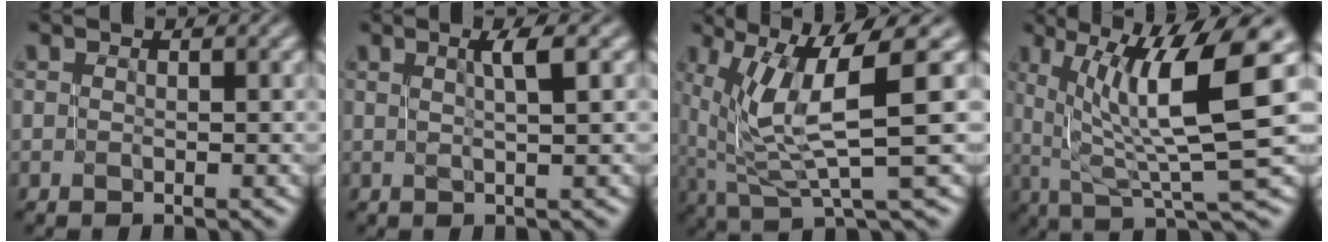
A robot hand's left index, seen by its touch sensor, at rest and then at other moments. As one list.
[{"total": 2.2, "force": [0.6, 0.3, 2.1], "torque": [-0.032, 0.004, 0.007]}, {"total": 8.0, "force": [2.1, 1.7, 7.6], "torque": [-0.134, 0.000, 0.040]}, {"total": 10.2, "force": [2.8, 2.1, 9.5], "torque": [-0.155, 0.006, 0.058]}]